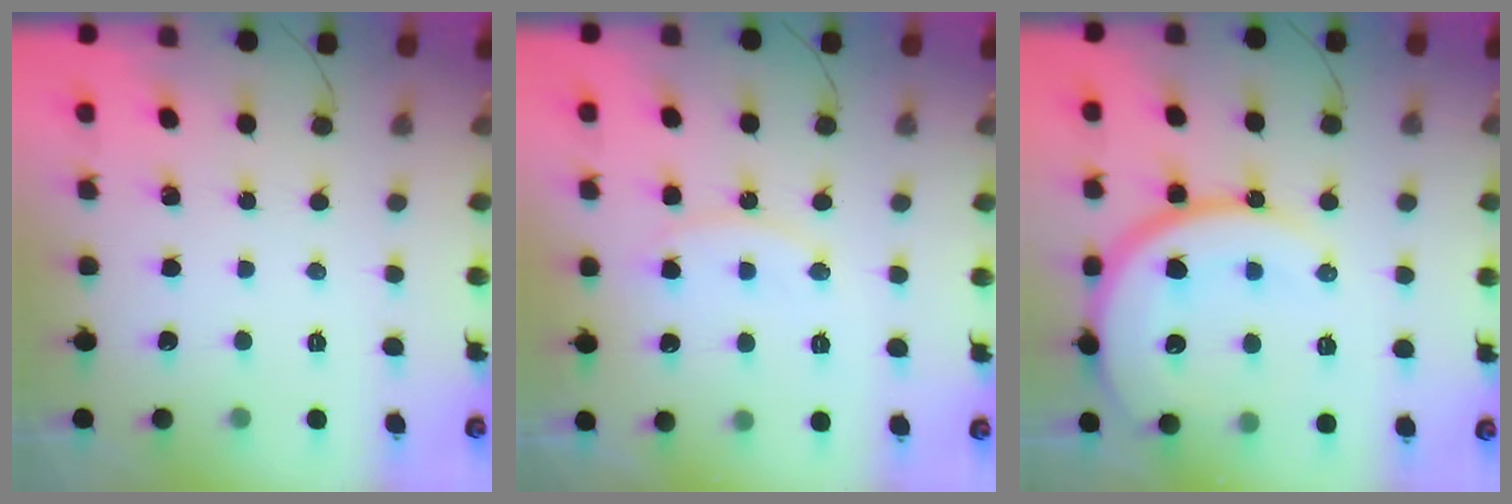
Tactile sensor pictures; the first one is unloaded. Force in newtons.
{"total": 9.8, "press": 9.7, "slide": 0.8}
{"total": 18.2, "press": 18.1, "slide": 2.0}